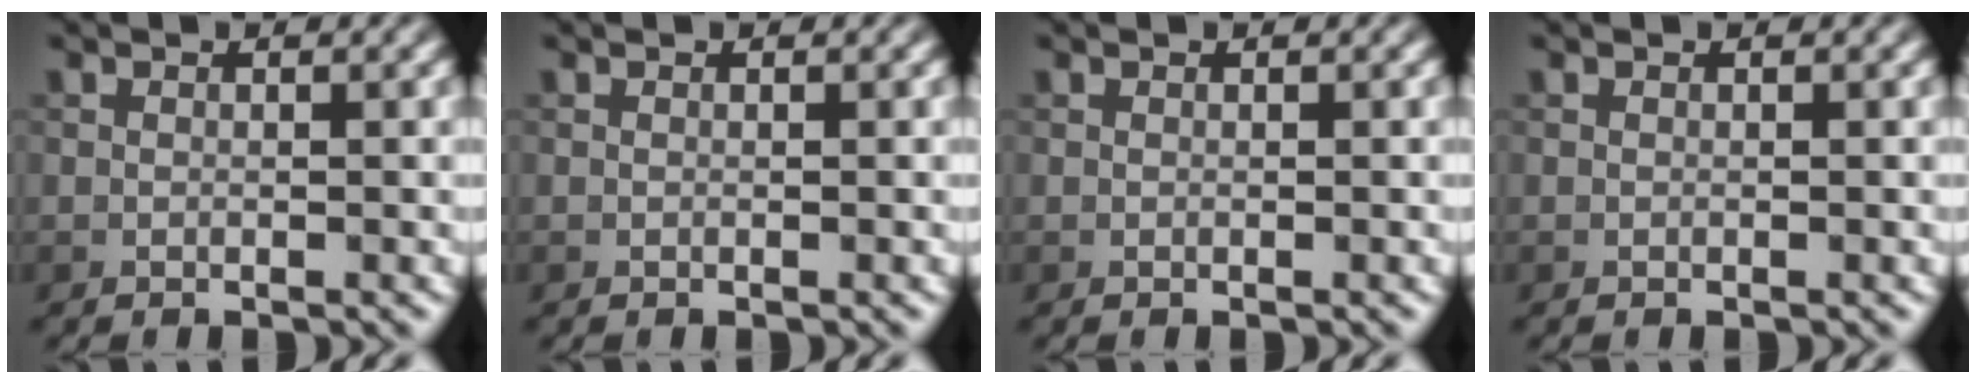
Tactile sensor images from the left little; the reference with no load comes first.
{"total": 0.0}
{"total": 0.0}
{"total": 0.0}